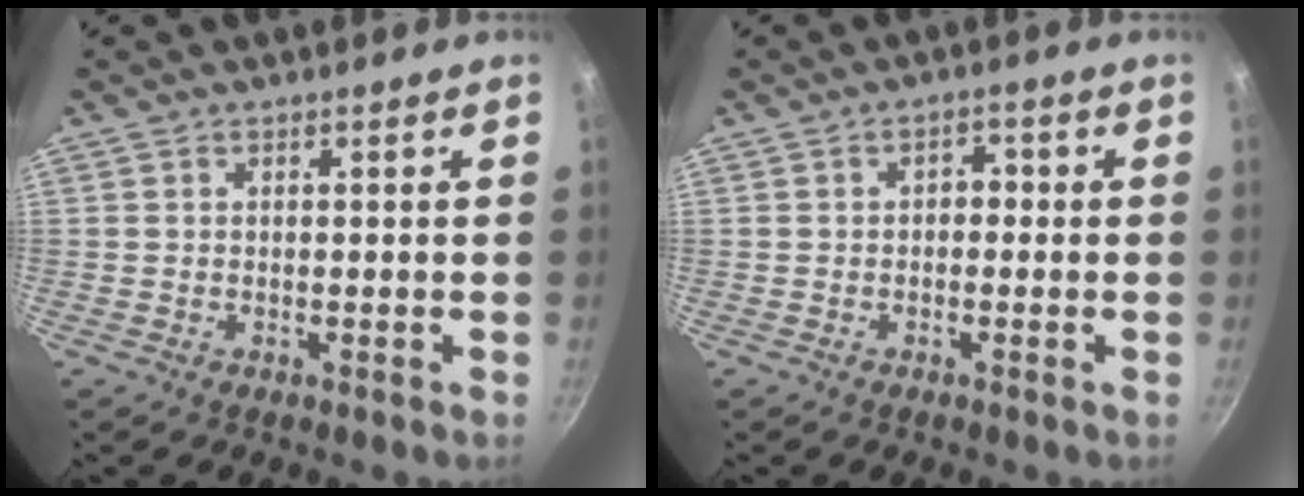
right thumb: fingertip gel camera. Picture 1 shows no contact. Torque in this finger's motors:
{"motor_torque": [-0.23, -0.48, 0.20, -0.19, 0.02]}